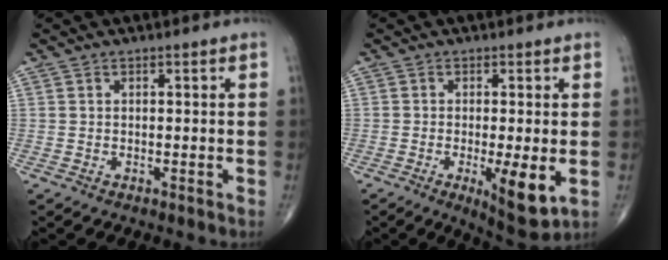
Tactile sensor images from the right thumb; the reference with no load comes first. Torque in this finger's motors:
{"motor_torque": [2.22, 2.79, 2.29, -0.48, 0.85]}